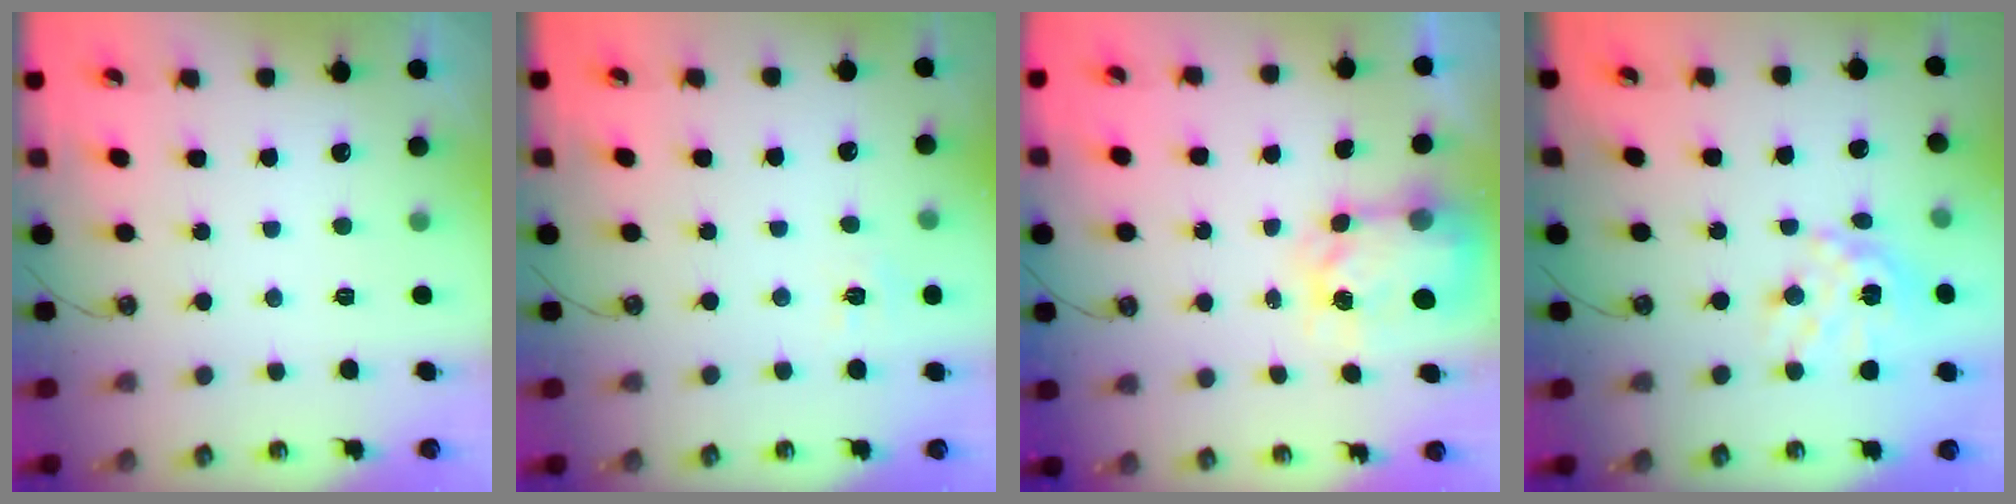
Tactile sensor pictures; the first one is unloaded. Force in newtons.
{"total": 6.5, "press": 6.5, "slide": 0.6}
{"total": 5.5, "press": 5.5, "slide": 0.7}
{"total": 14.6, "press": 14.6, "slide": 1.4}